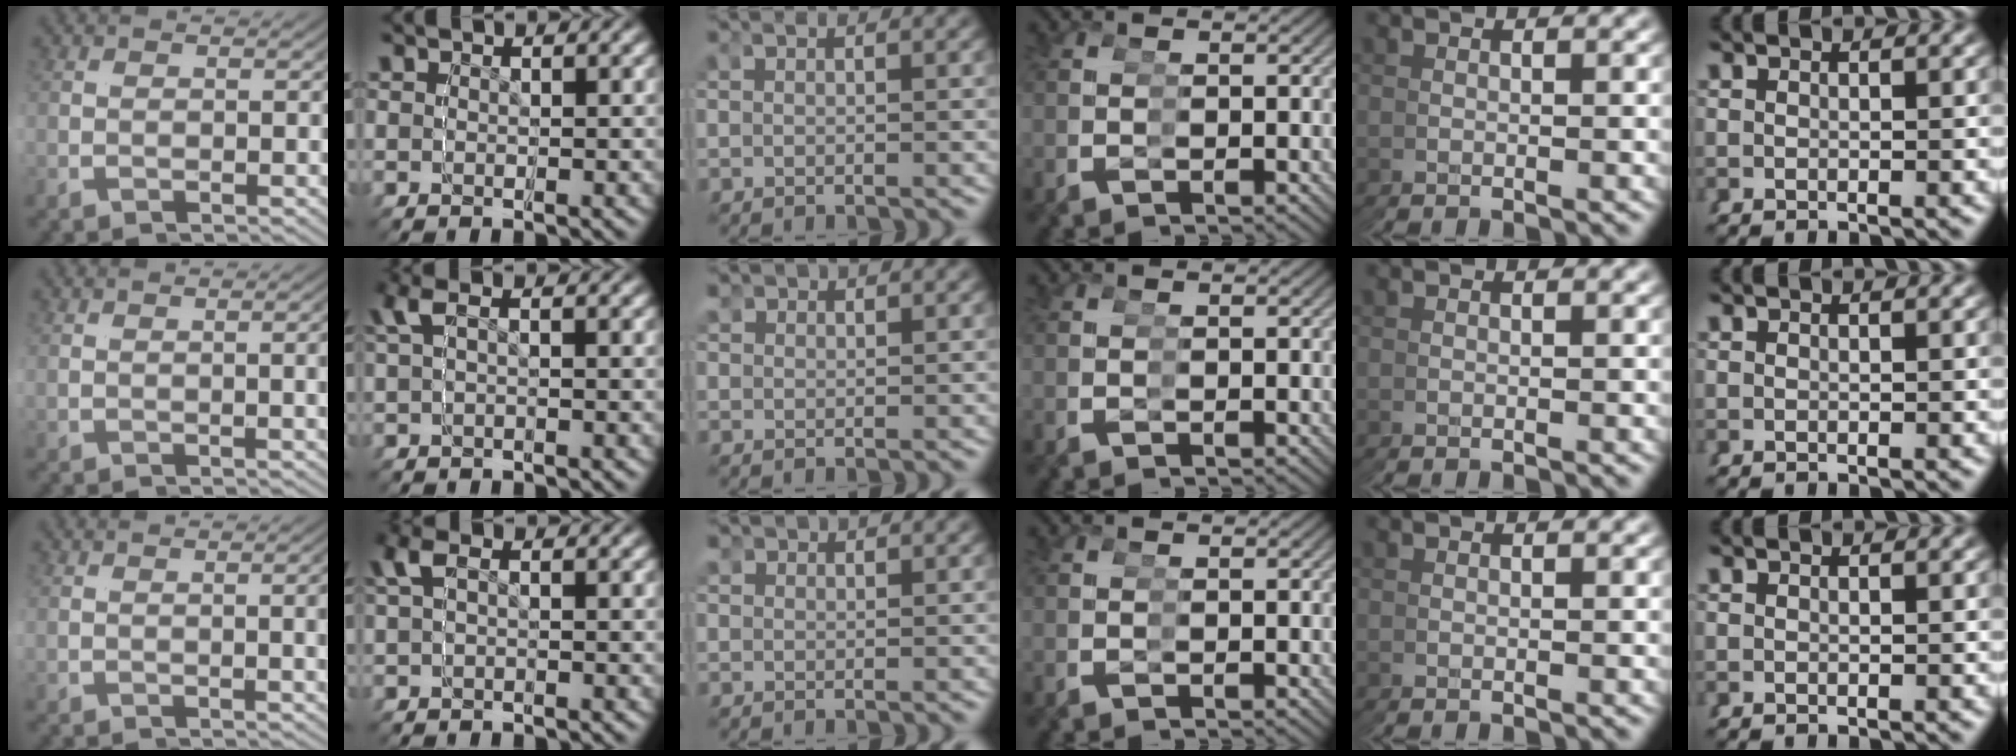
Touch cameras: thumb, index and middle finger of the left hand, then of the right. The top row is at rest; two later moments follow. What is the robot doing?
{"motion": "grasp_and_lifting", "object": "glasses"}